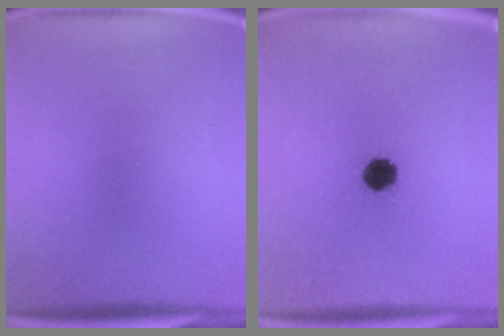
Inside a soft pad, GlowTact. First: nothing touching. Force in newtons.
{"total": 5.8}